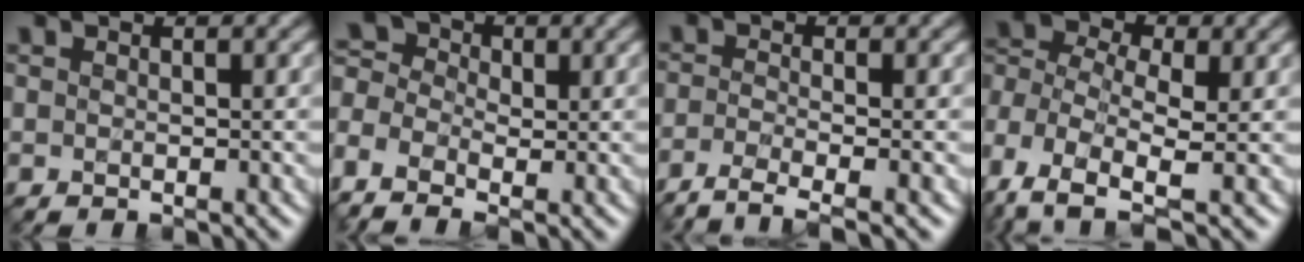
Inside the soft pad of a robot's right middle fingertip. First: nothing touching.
{"total": 6.2, "force": [-2.5, 4.1, 3.9], "torque": [-0.093, 0.004, -0.045]}
{"total": 4.1, "force": [-2.8, 1.0, 2.9], "torque": [-0.049, -0.009, -0.063]}
{"total": 8.0, "force": [-2.9, 4.7, 5.8], "torque": [-0.147, 0.001, -0.071]}